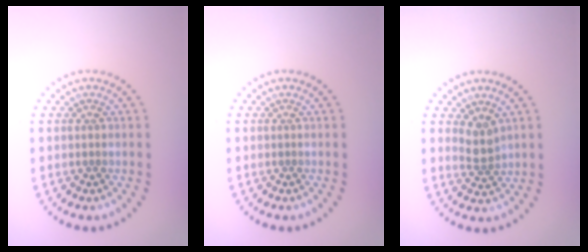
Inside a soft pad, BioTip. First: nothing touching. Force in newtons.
{"total": 0.0}
{"total": 2.1, "press": 1.8, "slide": 1.1}